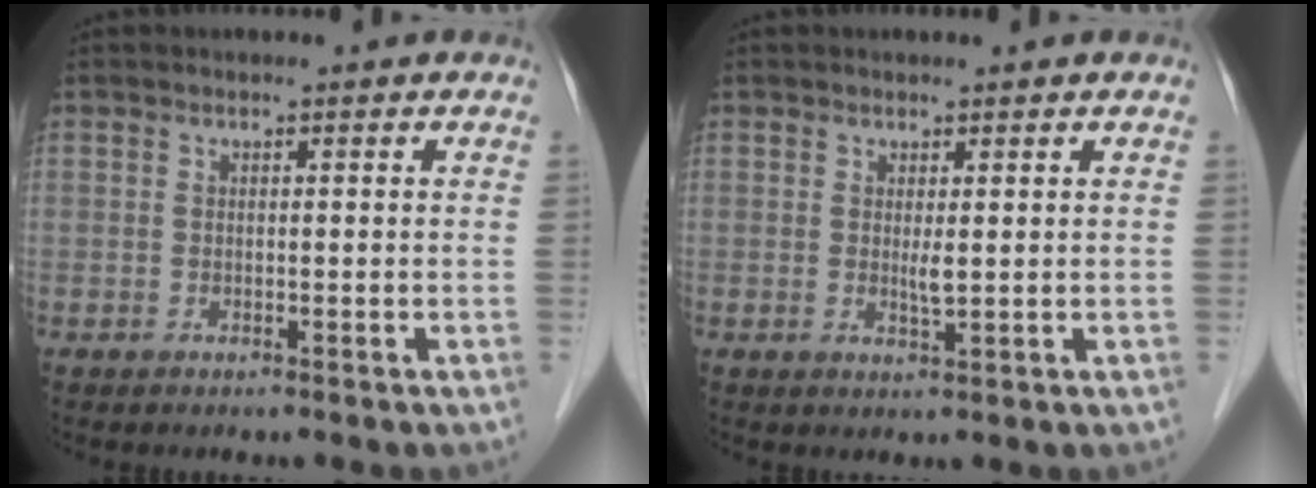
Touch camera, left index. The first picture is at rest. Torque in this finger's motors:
{"motor_torque": [0.31, 0.18, 0.06, 0.02]}